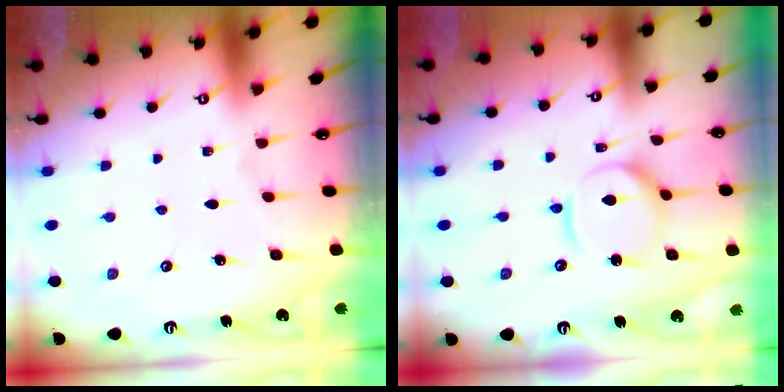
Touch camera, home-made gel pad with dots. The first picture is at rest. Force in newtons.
{"total": 8.5, "press": 8.4, "slide": 0.9}